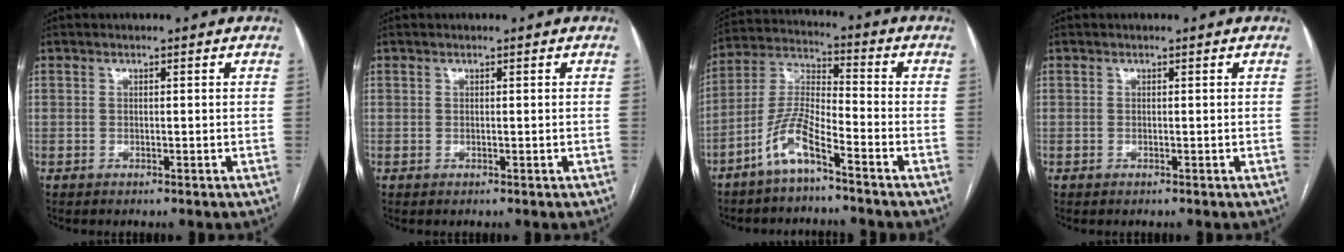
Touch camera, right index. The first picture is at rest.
{"total": 0.0}
{"total": 8.4, "force": [-5.5, 1.2, 6.2], "torque": [-0.142, -0.002, -0.115]}
{"total": 0.0}